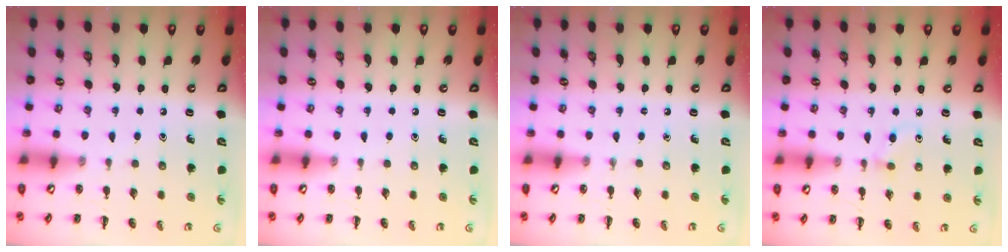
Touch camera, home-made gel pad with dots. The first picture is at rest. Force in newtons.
{"total": 0.0}
{"total": 0.0}
{"total": 4.9, "press": 4.4, "slide": 2.0}